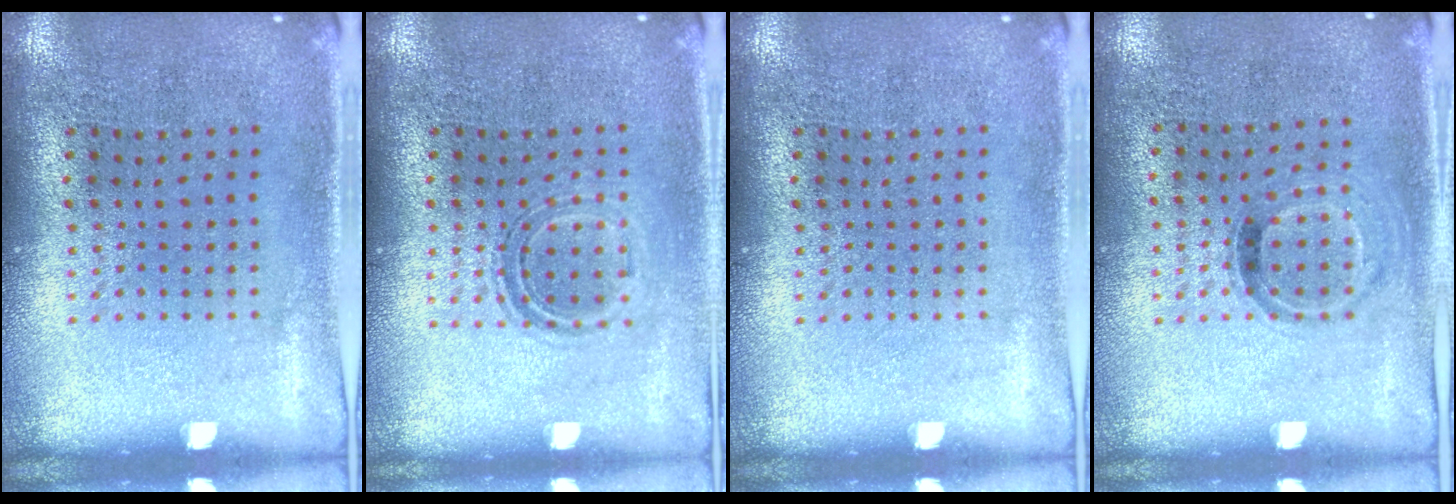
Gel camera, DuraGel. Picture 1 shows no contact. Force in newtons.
{"total": 1.2, "press": 0.9, "slide": 0.7}
{"total": 0.0}
{"total": 0.9, "press": 0.7, "slide": 0.6}